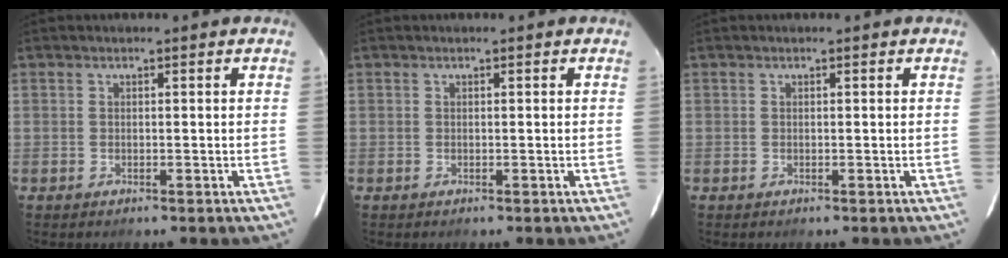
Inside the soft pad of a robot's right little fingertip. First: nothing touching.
{"total": 0.0}
{"total": 0.0}